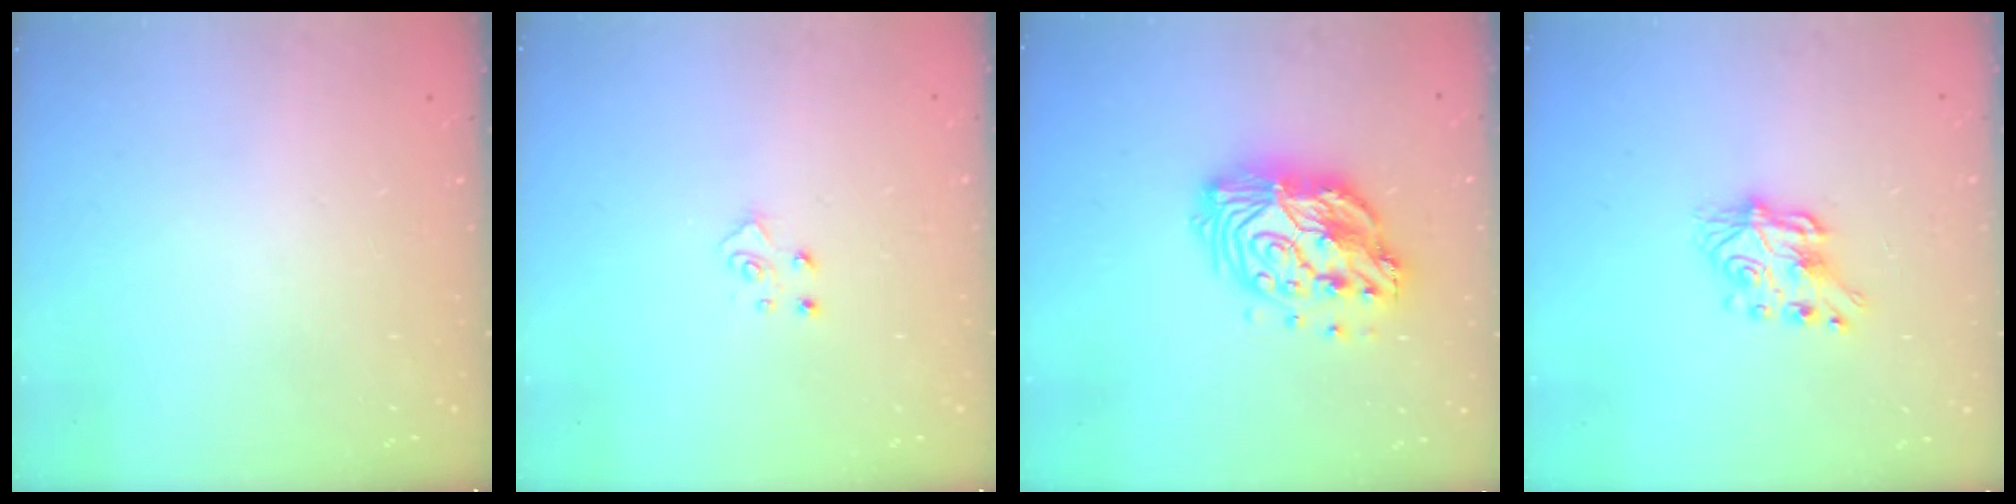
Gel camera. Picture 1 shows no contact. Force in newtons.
{"total": 4.3, "press": 4.2, "slide": 0.4}
{"total": 15.1, "press": 15.0, "slide": 1.2}
{"total": 7.0, "press": 7.0, "slide": 0.2}